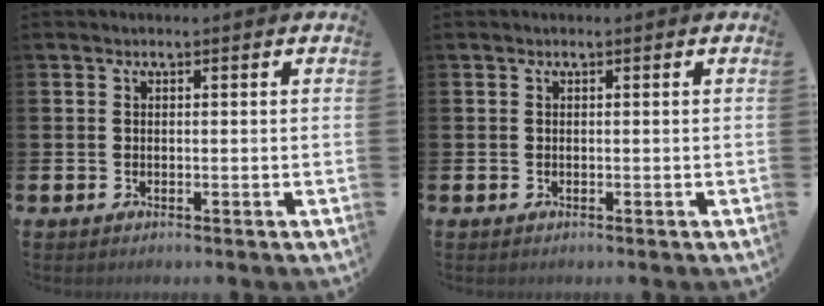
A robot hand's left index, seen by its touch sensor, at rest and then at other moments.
{"total": 0.0}